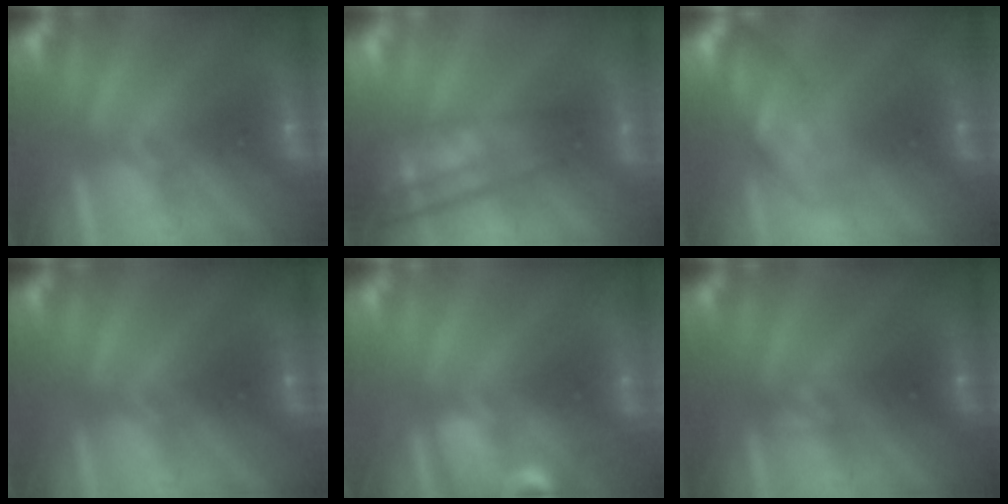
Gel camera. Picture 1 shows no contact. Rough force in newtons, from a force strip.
{"total": 6.7}
{"total": 5.0}
{"total": 2.2}
{"total": 6.3}
{"total": 2.3}